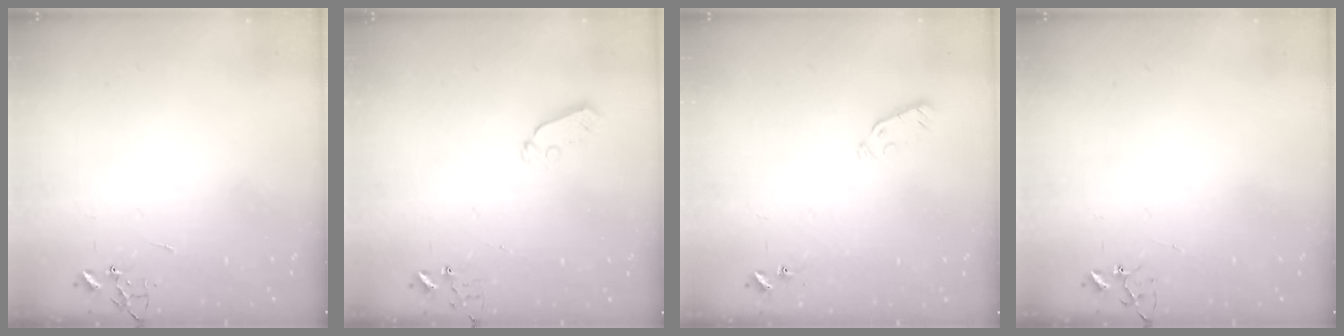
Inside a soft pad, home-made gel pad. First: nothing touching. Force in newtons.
{"total": 4.6, "press": 4.6, "slide": 0.3}
{"total": 3.0, "press": 2.9, "slide": 0.7}
{"total": 2.9, "press": 2.9, "slide": 0.2}